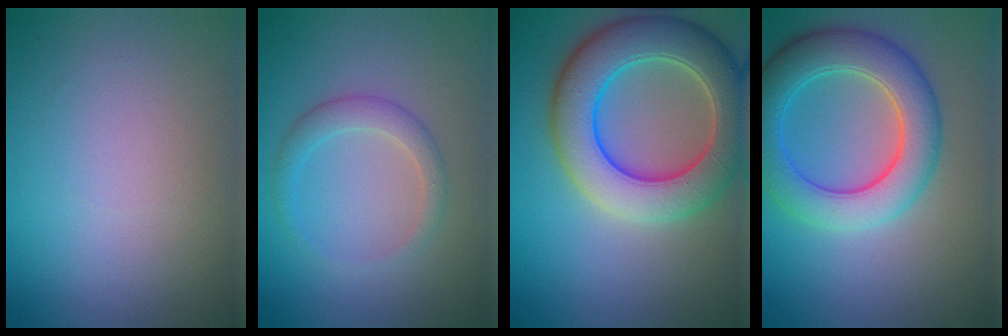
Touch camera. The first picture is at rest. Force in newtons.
{"total": 2.1, "press": 2.1, "slide": 0.1}
{"total": 9.0, "press": 9.0, "slide": 0.3}
{"total": 6.9, "press": 6.9, "slide": 0.5}